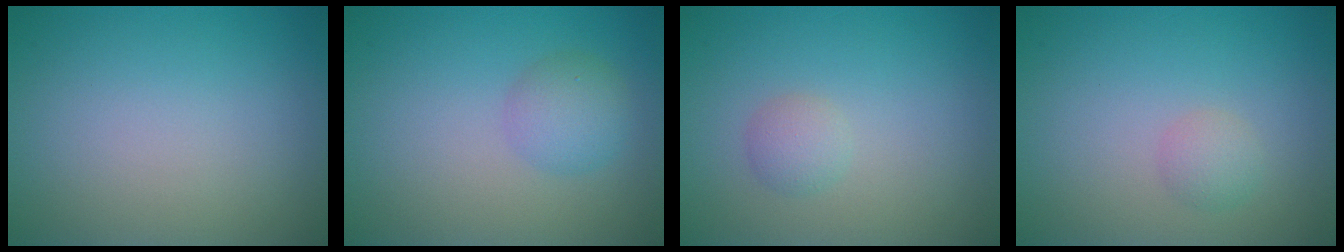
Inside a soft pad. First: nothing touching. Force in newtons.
{"total": 2.5, "press": 2.5, "slide": 0.1}
{"total": 1.4, "press": 1.4, "slide": 0.0}
{"total": 1.4, "press": 1.4, "slide": 0.0}